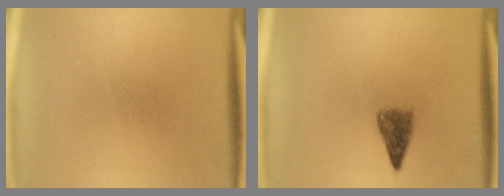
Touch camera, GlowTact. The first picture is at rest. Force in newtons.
{"total": 2.9}